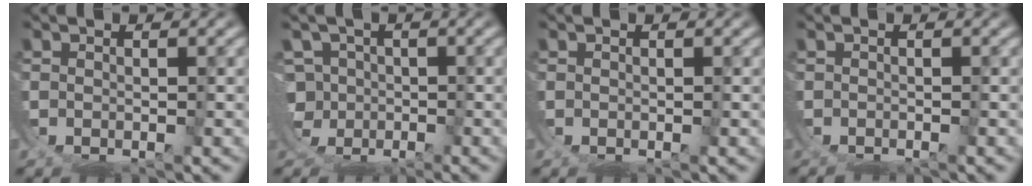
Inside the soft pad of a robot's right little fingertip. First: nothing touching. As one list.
[{"total": 4.2, "force": [-0.8, 4.1, 0.1], "torque": [-0.027, -0.033, -0.005]}, {"total": 0.0}, {"total": 1.3, "force": [-1.2, 0.2, -0.4], "torque": [0.001, -0.003, -0.018]}]